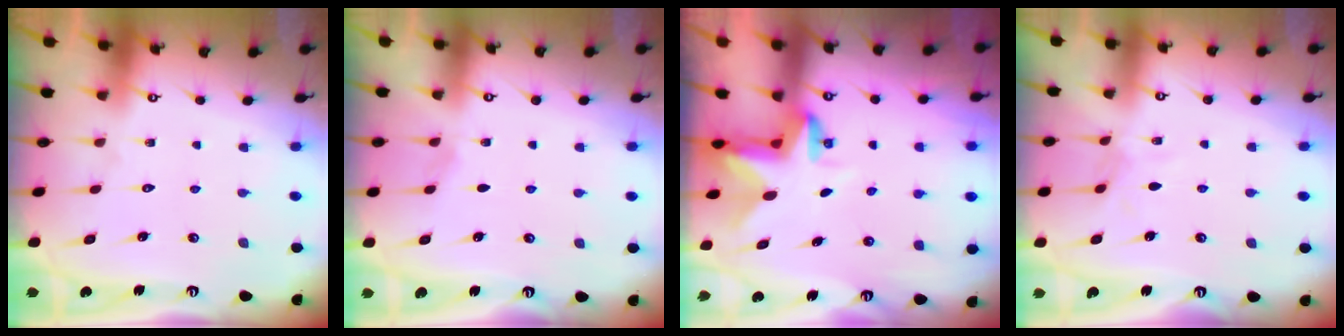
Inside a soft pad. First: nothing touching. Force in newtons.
{"total": 3.1, "press": 2.3, "slide": 2.1}
{"total": 3.0, "press": 2.9, "slide": 0.5}
{"total": 3.8, "press": 3.7, "slide": 0.5}